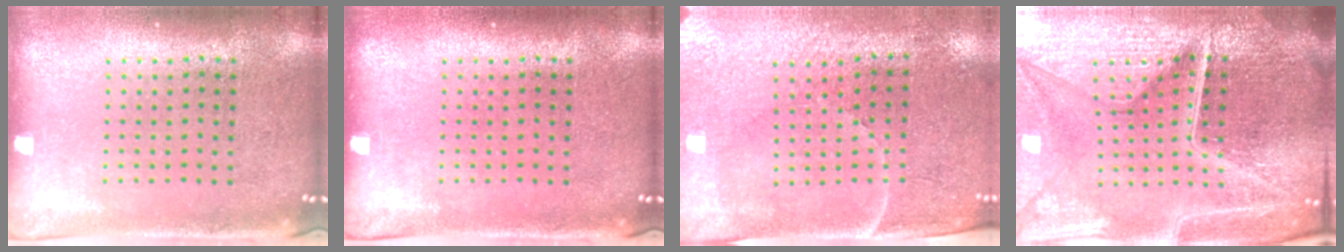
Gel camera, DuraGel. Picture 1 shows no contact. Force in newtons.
{"total": 0.0}
{"total": 3.4, "press": 3.2, "slide": 1.3}
{"total": 6.9, "press": 6.1, "slide": 3.3}